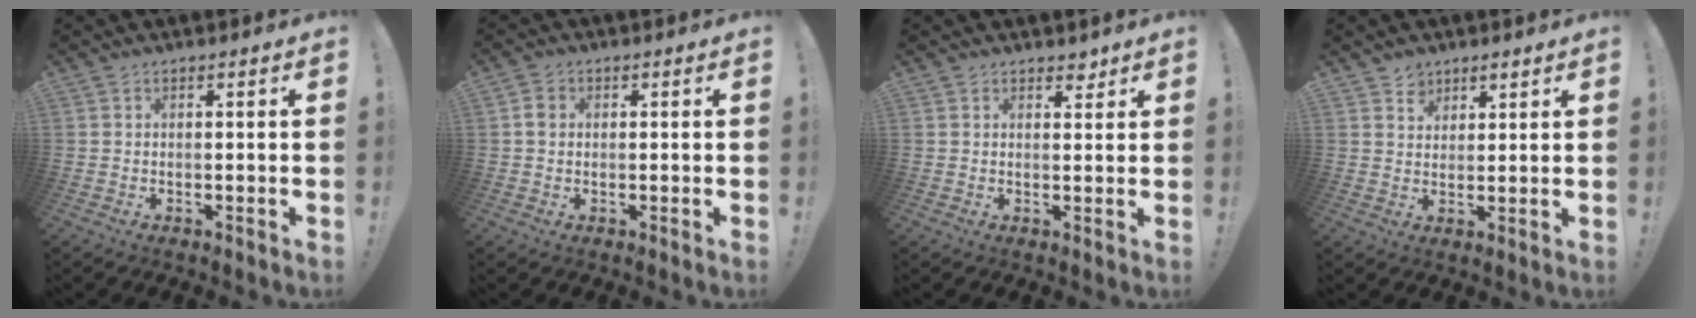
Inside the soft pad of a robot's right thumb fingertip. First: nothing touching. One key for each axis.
{"total": 2.7, "fx": 0.3, "fy": 2.2, "fz": 1.6, "tx": -0.022, "ty": 0.003, "tz": 0.005}
{"total": 2.6, "fx": 2.0, "fy": 1.4, "fz": 0.8, "tx": 0.008, "ty": -0.015, "tz": 0.031}
{"total": 3.7, "fx": 2.7, "fy": 2.5, "fz": 0.4, "tx": 0.001, "ty": -0.017, "tz": 0.047}